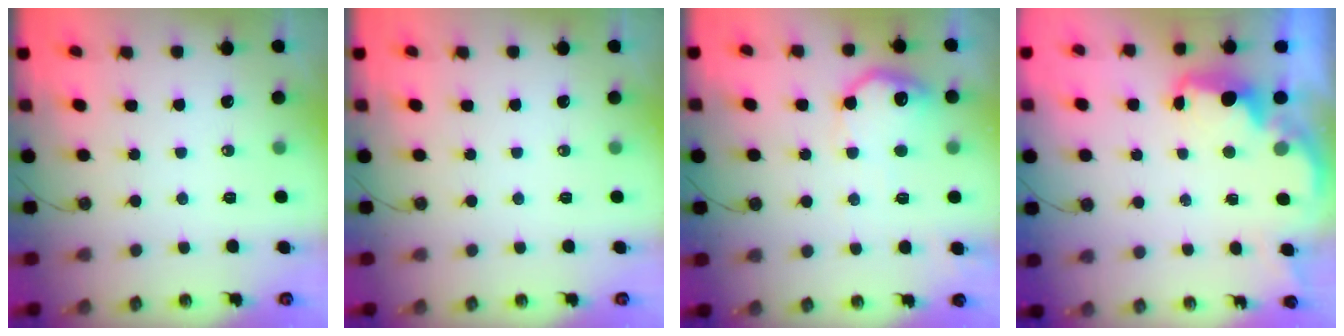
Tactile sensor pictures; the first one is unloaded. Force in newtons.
{"total": 0.0}
{"total": 12.4, "press": 12.4, "slide": 0.8}
{"total": 2.4, "press": 2.3, "slide": 0.7}